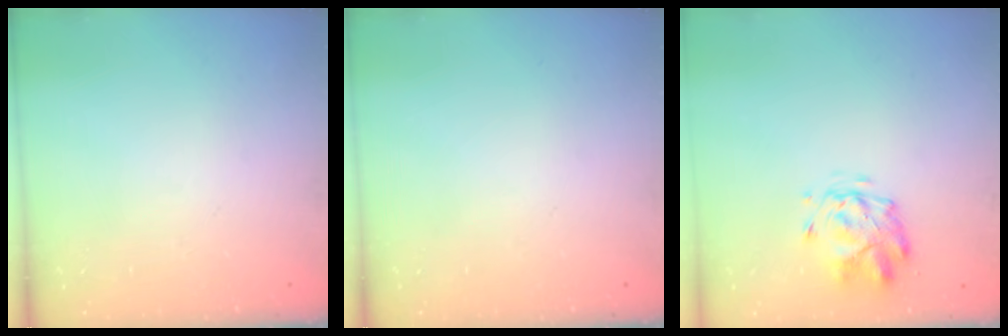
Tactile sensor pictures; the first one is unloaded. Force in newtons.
{"total": 0.0}
{"total": 2.9, "press": 2.5, "slide": 1.5}